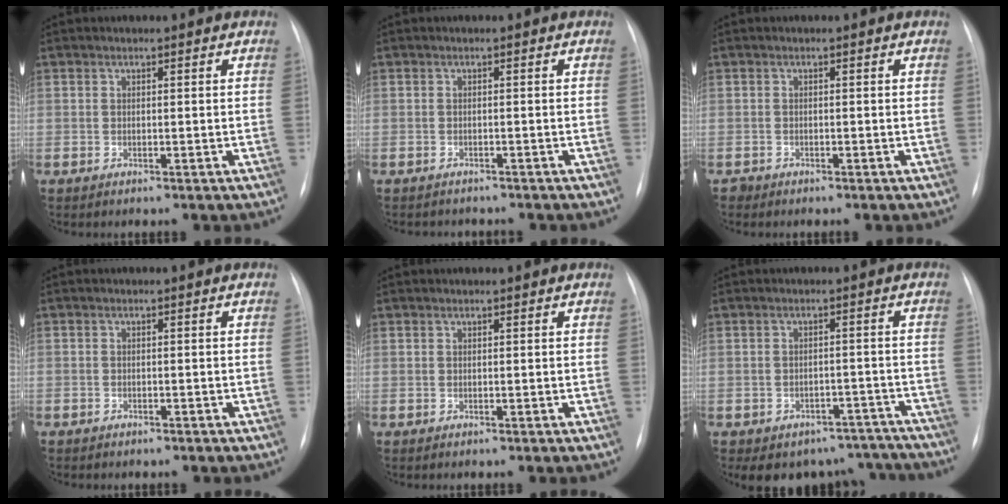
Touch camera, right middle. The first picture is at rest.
{"total": 3.3, "force": [-3.0, 1.1, 0.4], "torque": [-0.002, -0.003, -0.037]}
{"total": 0.7, "force": [-0.6, 0.4, -0.1], "torque": [0.000, 0.002, -0.013]}
{"total": 1.5, "force": [-1.2, 0.8, 0.4], "torque": [-0.011, 0.002, -0.015]}
{"total": 0.0}
{"total": 12.6, "force": [-10.7, 6.3, 1.7], "torque": [-0.008, 0.028, -0.116]}